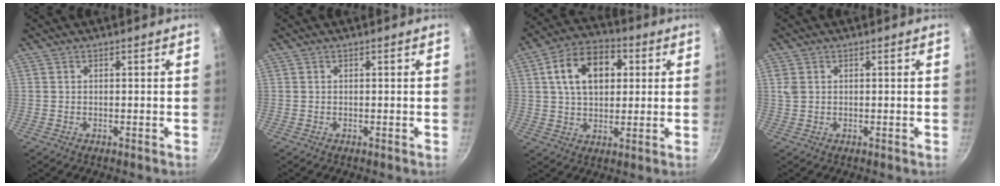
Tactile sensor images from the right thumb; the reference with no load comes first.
{"total": 0.0}
{"total": 14.2, "force": [3.5, 9.4, 10.0], "torque": [-0.136, 0.014, 0.047]}
{"total": 2.0, "force": [0.6, 1.5, 1.1], "torque": [-0.021, 0.004, 0.014]}